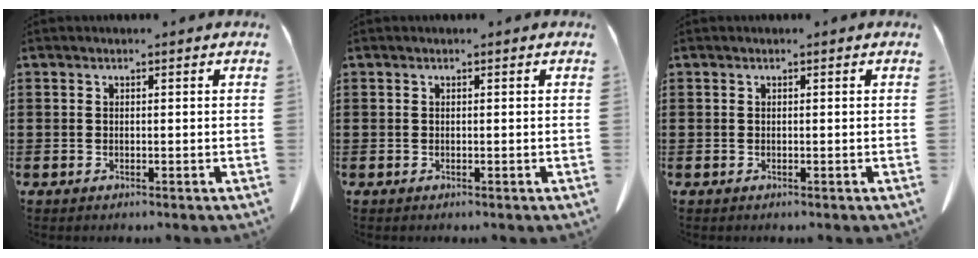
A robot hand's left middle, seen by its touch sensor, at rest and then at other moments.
{"total": 0.0}
{"total": 0.0}